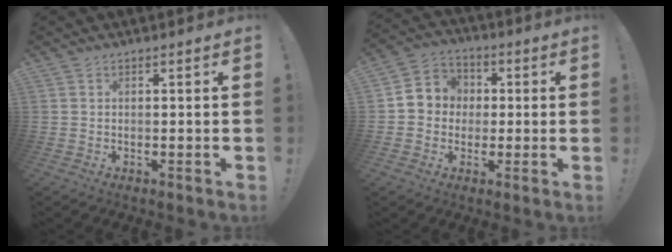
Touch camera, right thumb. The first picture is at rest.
{"total": 7.7, "force": [-0.4, 7.5, 1.8], "torque": [-0.023, 0.012, 0.001]}